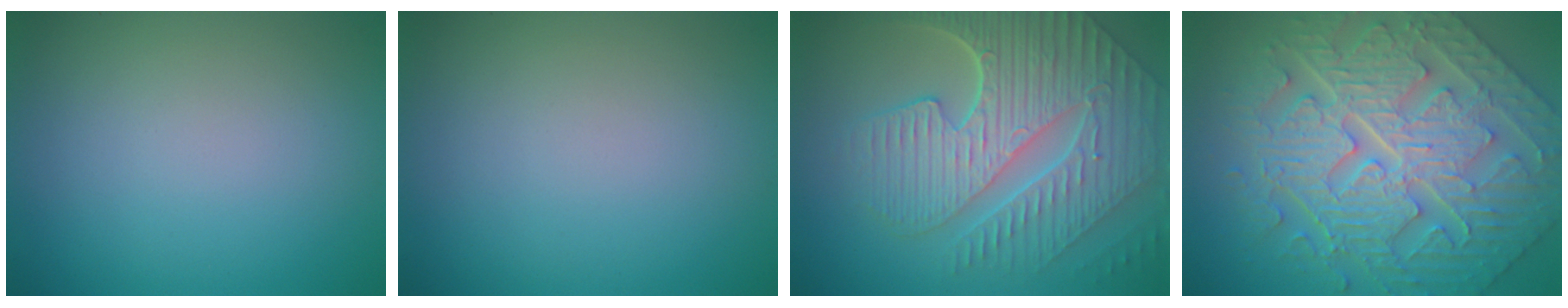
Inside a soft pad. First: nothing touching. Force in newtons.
{"total": 0.0}
{"total": 9.8, "press": 6.5, "slide": 7.3}
{"total": 9.2, "press": 7.5, "slide": 5.4}